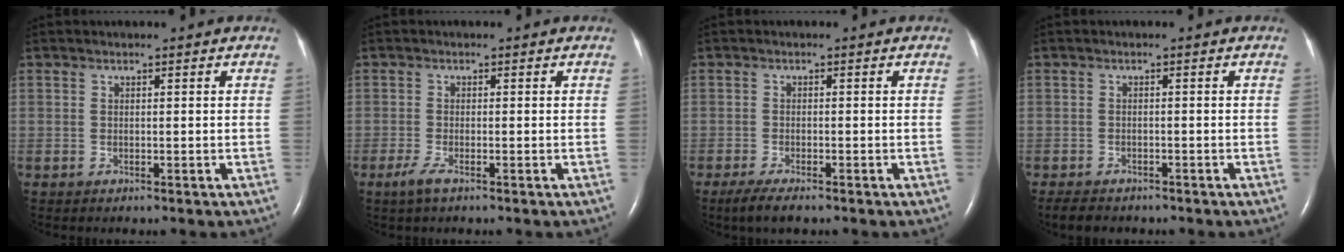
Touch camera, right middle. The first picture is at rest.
{"total": 2.1, "force": [-1.3, 0.2, 1.6], "torque": [-0.043, -0.007, -0.030]}
{"total": 3.7, "force": [-2.7, 0.7, 2.5], "torque": [-0.052, -0.010, -0.045]}
{"total": 3.8, "force": [-3.2, 1.5, 1.4], "torque": [-0.029, -0.006, -0.043]}